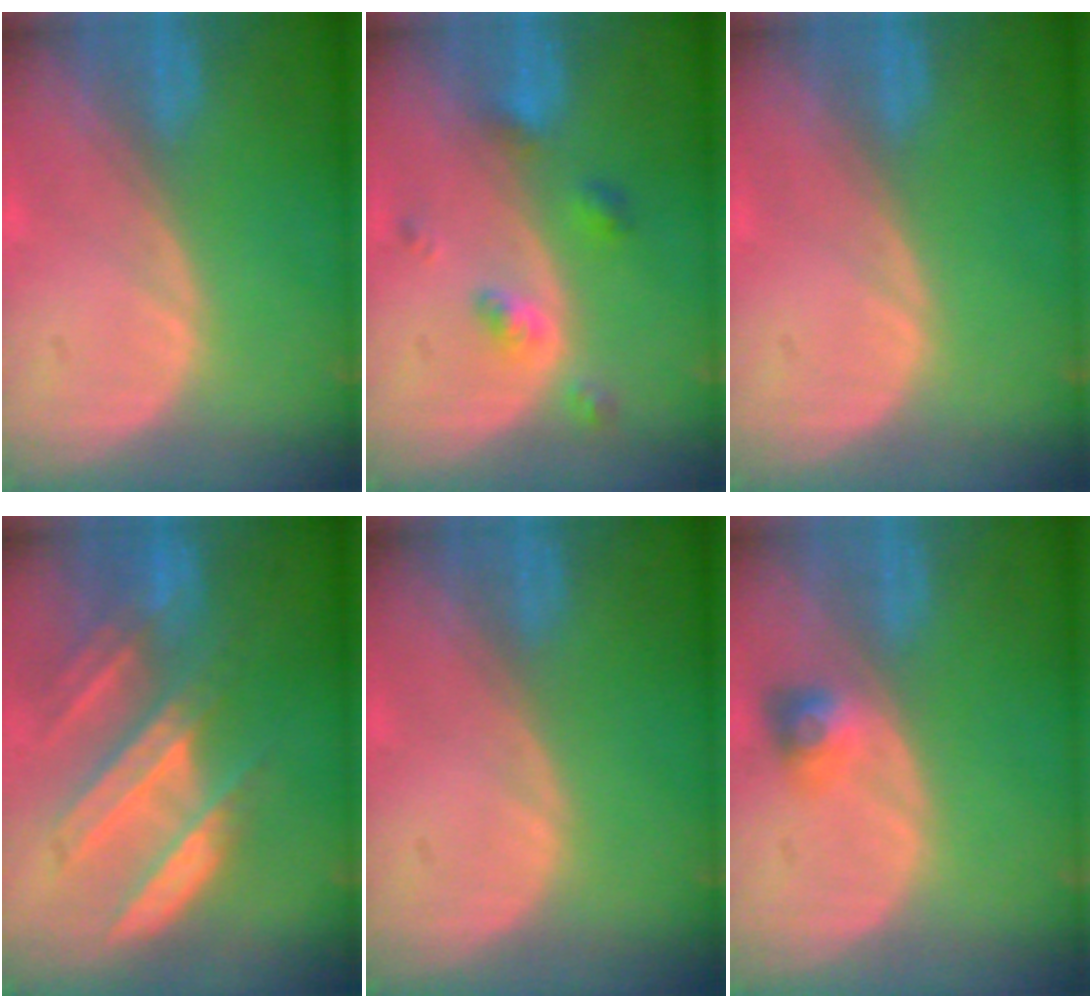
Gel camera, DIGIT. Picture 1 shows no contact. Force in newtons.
{"total": 4.3, "press": 3.9, "slide": 1.7}
{"total": 0.0}
{"total": 8.4, "press": 7.9, "slide": 3.0}
{"total": 0.0}
{"total": 2.9, "press": 2.7, "slide": 1.2}